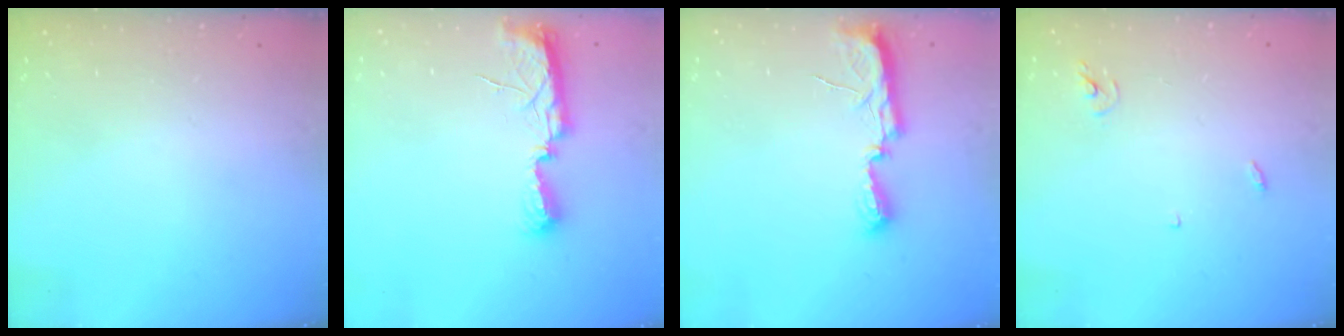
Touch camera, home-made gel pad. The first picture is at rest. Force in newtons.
{"total": 10.0, "press": 8.9, "slide": 4.5}
{"total": 8.1, "press": 8.0, "slide": 0.8}
{"total": 3.0, "press": 3.0, "slide": 0.2}